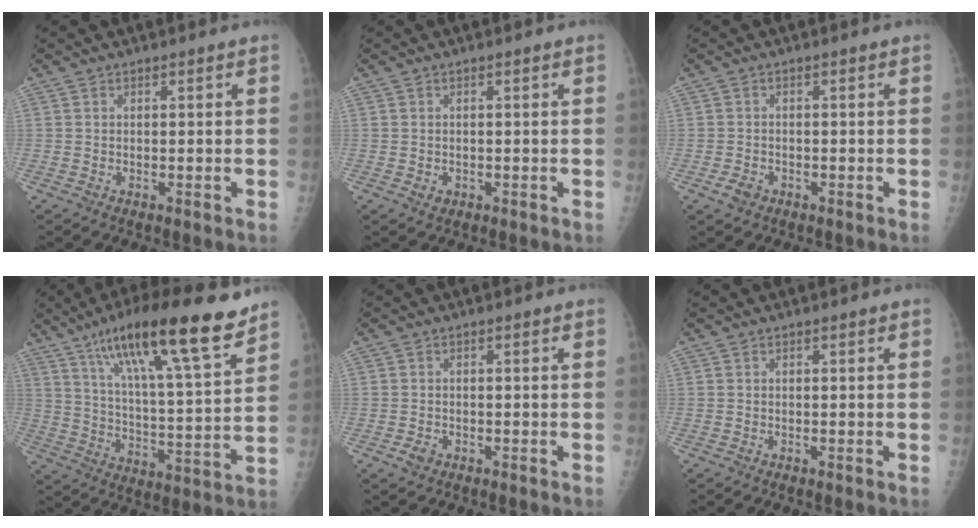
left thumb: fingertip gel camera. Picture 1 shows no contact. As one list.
[{"total": 1.1, "force": [-0.3, 1.0, 0.5], "torque": [-0.003, 0.001, -0.001]}, {"total": 2.3, "force": [-1.2, 1.7, 1.1], "torque": [-0.018, 0.003, -0.019]}, {"total": 22.7, "force": [14.7, 4.0, 16.8], "torque": [-0.260, -0.049, 0.244]}, {"total": 1.6, "force": [-0.8, 1.2, 0.8], "torque": [-0.012, 0.001, -0.013]}, {"total": 0.0}]